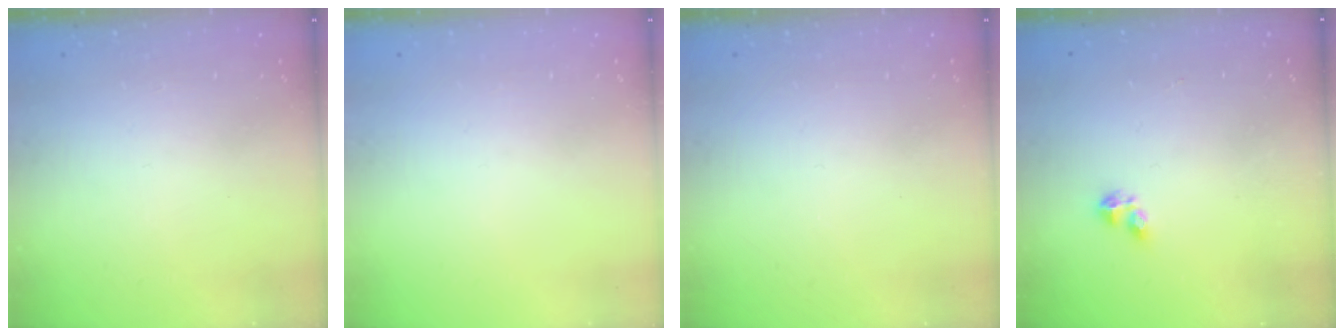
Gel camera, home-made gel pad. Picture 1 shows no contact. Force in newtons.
{"total": 0.0}
{"total": 0.0}
{"total": 2.2, "press": 2.2, "slide": 0.4}